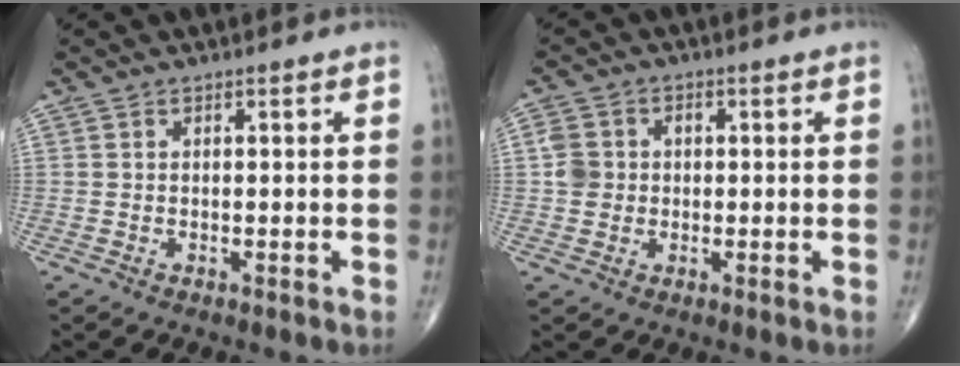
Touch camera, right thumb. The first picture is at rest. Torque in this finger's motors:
{"motor_torque": [-0.14, 0.00, 0.56, 0.11, 0.01]}